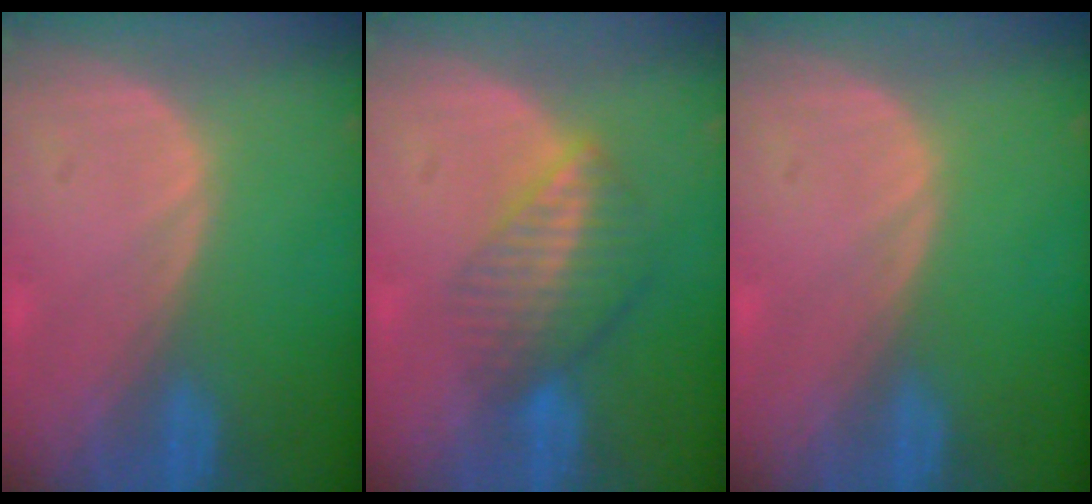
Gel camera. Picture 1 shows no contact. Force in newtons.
{"total": 6.7, "press": 5.8, "slide": 3.4}
{"total": 0.0}